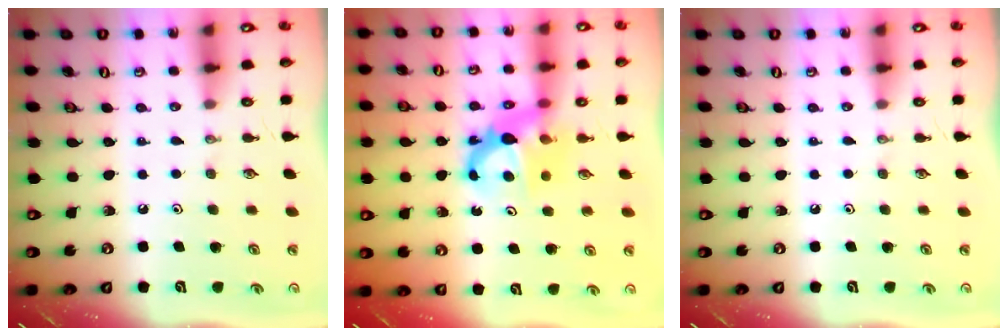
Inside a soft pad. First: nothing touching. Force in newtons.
{"total": 6.8, "press": 6.8, "slide": 0.2}
{"total": 0.0}